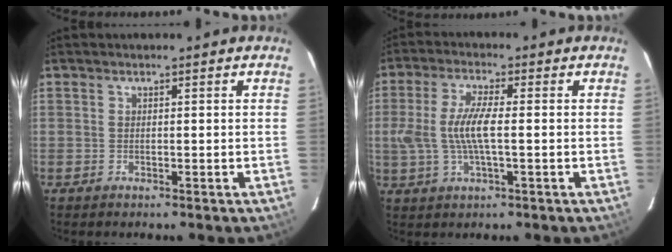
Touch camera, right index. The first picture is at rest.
{"total": 8.4, "force": [-0.4, 2.1, 8.1], "torque": [-0.165, 0.000, -0.005]}